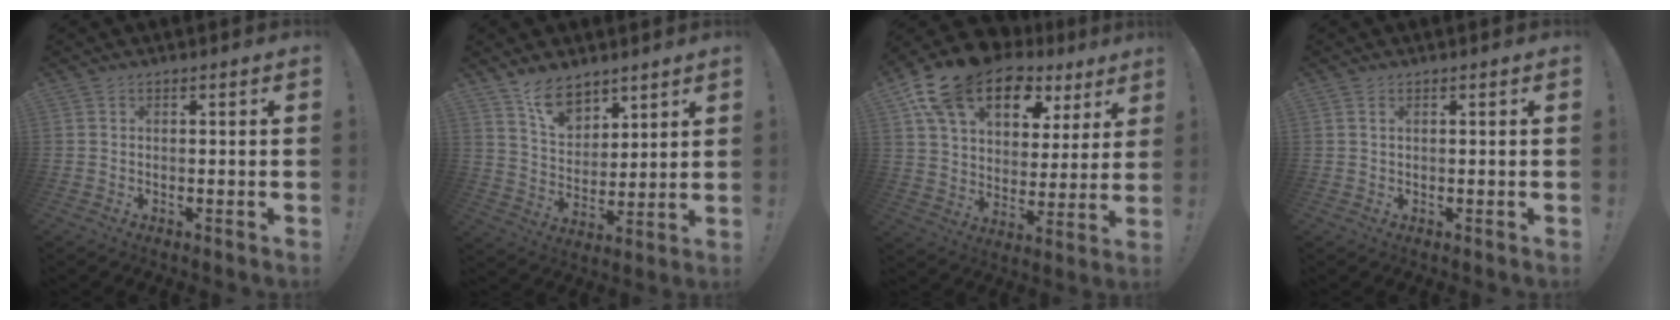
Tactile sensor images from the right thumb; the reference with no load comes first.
{"total": 10.4, "force": [7.7, 6.0, 3.6], "torque": [-0.057, -0.054, 0.148]}
{"total": 19.9, "force": [12.3, 11.2, 10.9], "torque": [-0.180, -0.069, 0.222]}
{"total": 0.7, "force": [0.4, 0.2, 0.6], "torque": [-0.011, 0.001, 0.007]}